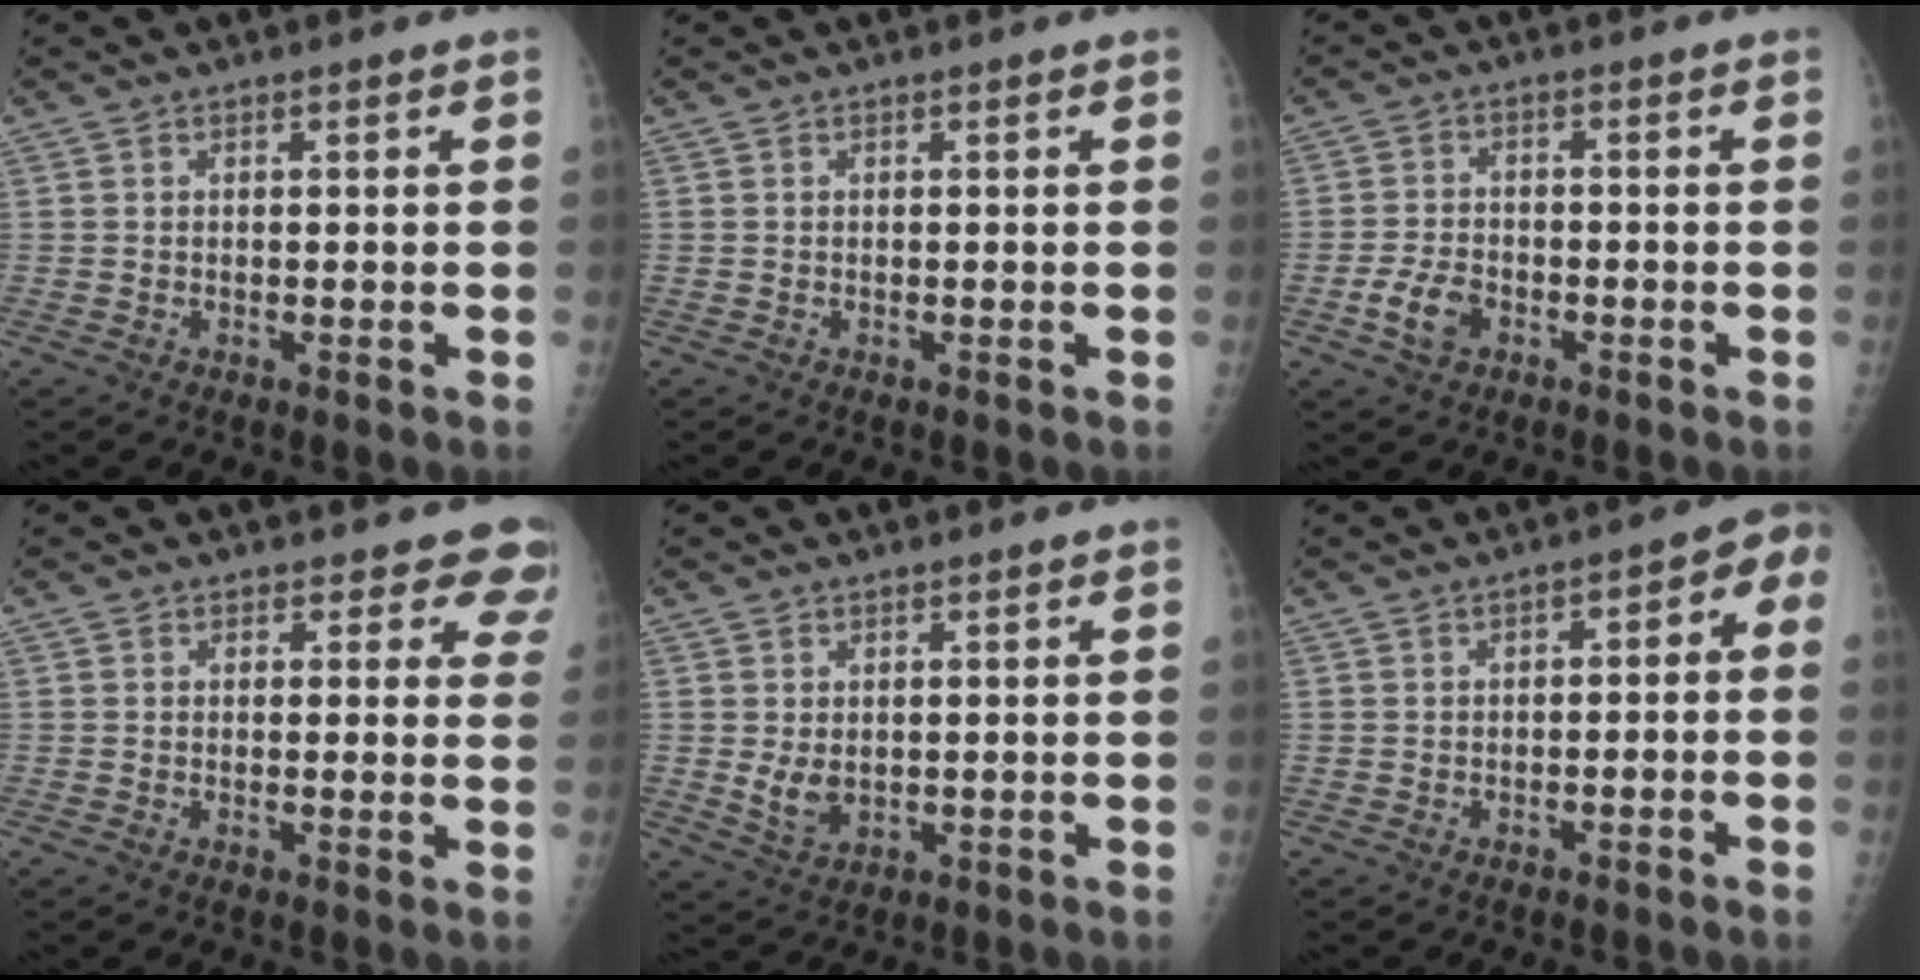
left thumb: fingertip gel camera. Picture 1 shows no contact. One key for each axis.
{"total": 0.0}
{"total": 5.3, "fx": -2.2, "fy": 3.5, "fz": 3.2, "tx": -0.059, "ty": 0.010, "tz": -0.042}
{"total": 6.6, "fx": 5.7, "fy": 3.2, "fz": 0.3, "tx": 0.053, "ty": -0.024, "tz": 0.034}
{"total": 3.6, "fx": 0.6, "fy": 2.5, "fz": 2.5, "tx": -0.037, "ty": -0.012, "tz": 0.020}
{"total": 4.9, "fx": -1.5, "fy": 2.8, "fz": 3.8, "tx": -0.028, "ty": 0.039, "tz": -0.027}